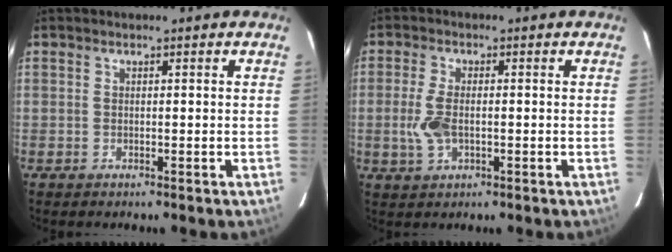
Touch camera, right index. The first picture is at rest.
{"total": 5.6, "force": [-0.9, 2.8, 4.7], "torque": [-0.107, -0.002, -0.016]}